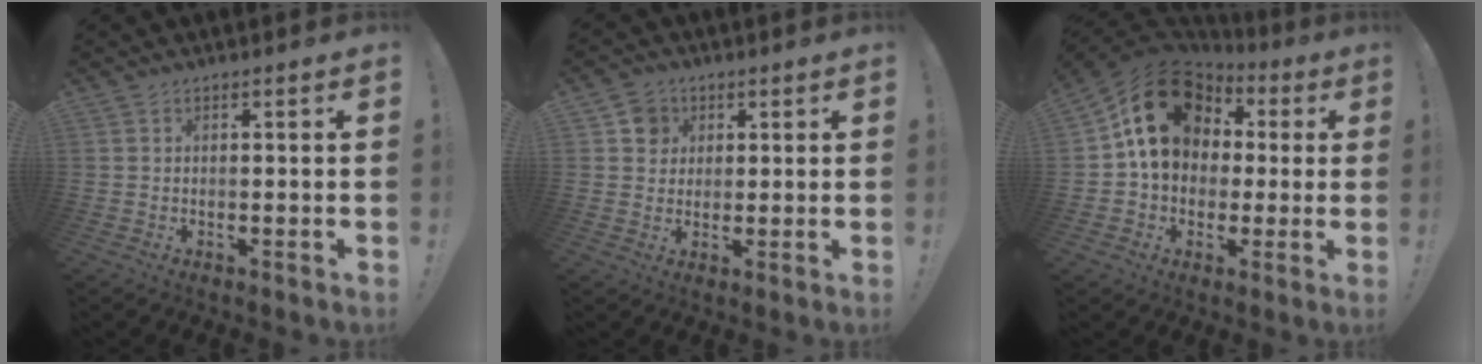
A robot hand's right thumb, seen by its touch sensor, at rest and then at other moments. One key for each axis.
{"total": 6.1, "fx": 2.0, "fy": 5.5, "fz": 1.4, "tx": -0.016, "ty": -0.001, "tz": 0.041}
{"total": 21.0, "fx": 5.3, "fy": 16.2, "fz": 12.2, "tx": -0.181, "ty": 0.000, "tz": 0.111}